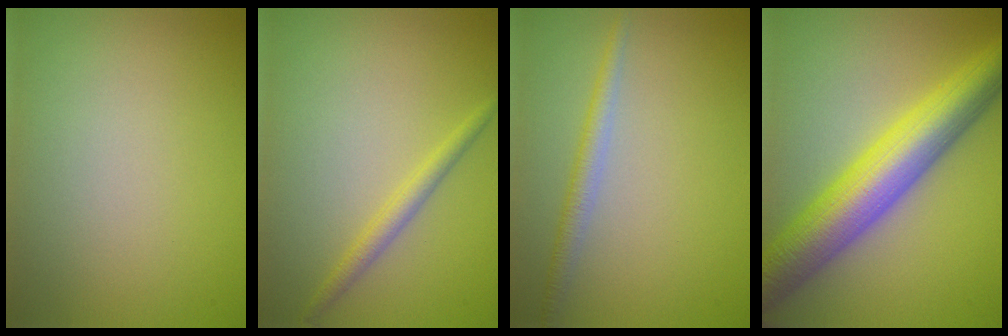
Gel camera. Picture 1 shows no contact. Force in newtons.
{"total": 1.7, "press": 1.7, "slide": 0.1}
{"total": 2.0, "press": 2.0, "slide": 0.0}
{"total": 9.2, "press": 9.2, "slide": 0.1}